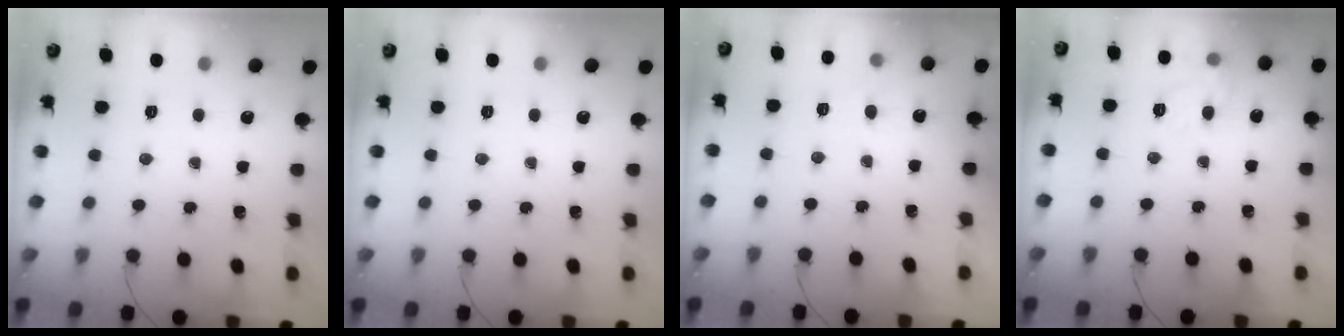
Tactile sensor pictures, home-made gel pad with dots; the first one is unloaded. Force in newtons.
{"total": 0.0}
{"total": 2.6, "press": 2.2, "slide": 1.4}
{"total": 8.0, "press": 8.0, "slide": 0.5}